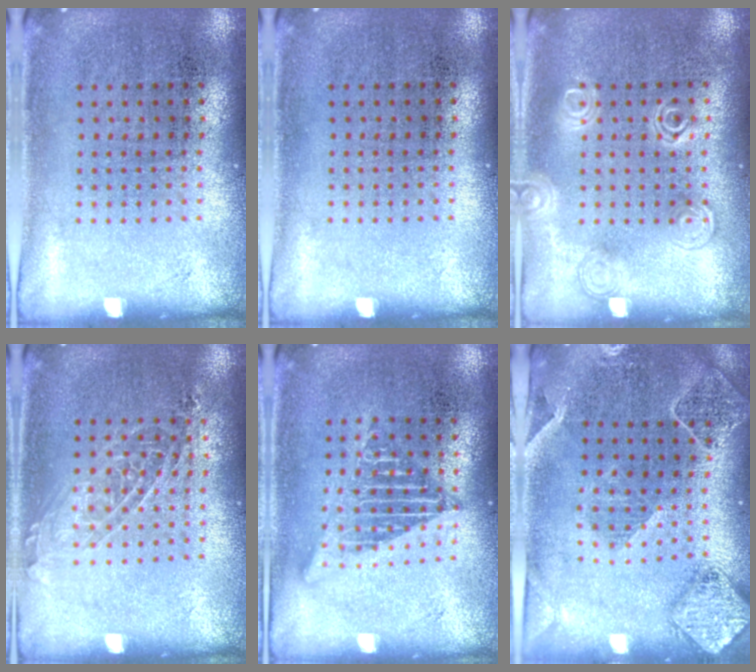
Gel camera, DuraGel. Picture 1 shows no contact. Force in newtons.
{"total": 0.0}
{"total": 2.1, "press": 2.0, "slide": 0.3}
{"total": 1.3, "press": 1.1, "slide": 0.5}
{"total": 1.7, "press": 1.7, "slide": 0.2}
{"total": 2.3, "press": 2.1, "slide": 0.9}